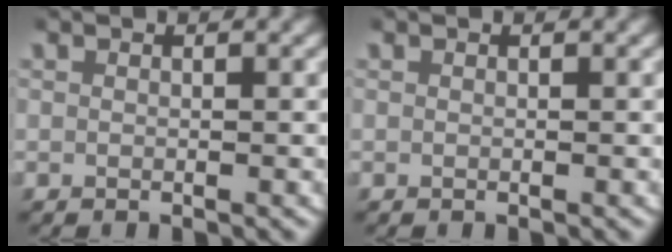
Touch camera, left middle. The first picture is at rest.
{"total": 0.0}